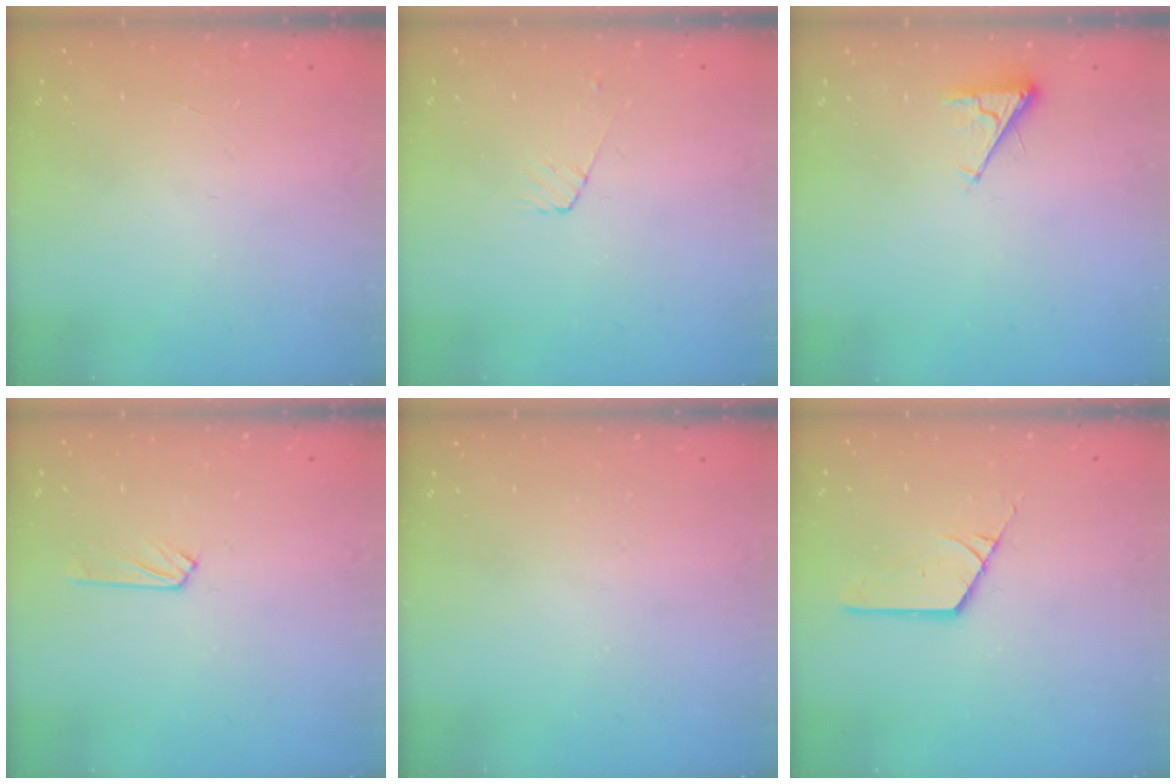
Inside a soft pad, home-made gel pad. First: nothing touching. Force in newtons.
{"total": 4.9, "press": 4.8, "slide": 0.4}
{"total": 2.8, "press": 2.8, "slide": 0.4}
{"total": 4.5, "press": 4.4, "slide": 0.6}
{"total": 0.0}
{"total": 3.6, "press": 3.6, "slide": 0.3}